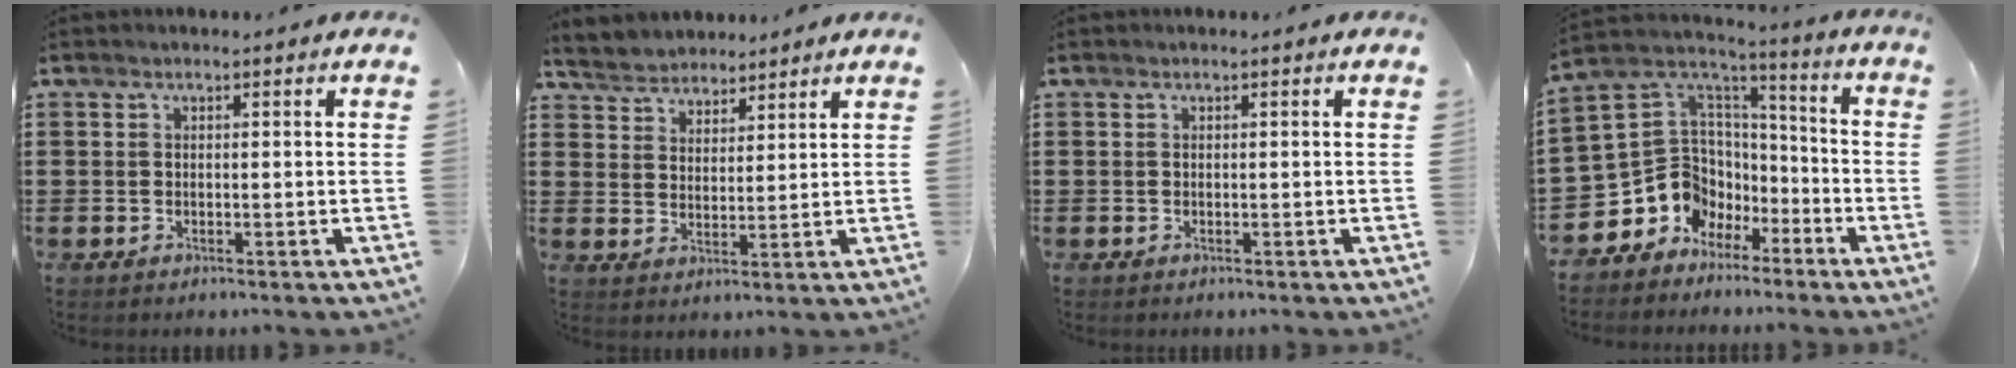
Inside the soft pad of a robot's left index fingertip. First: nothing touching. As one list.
[{"total": 4.4, "force": [4.1, 1.5, -0.1], "torque": [-0.020, -0.009, 0.076]}, {"total": 0.0}, {"total": 9.4, "force": [-3.1, 8.6, 2.4], "torque": [-0.091, -0.013, -0.054]}]